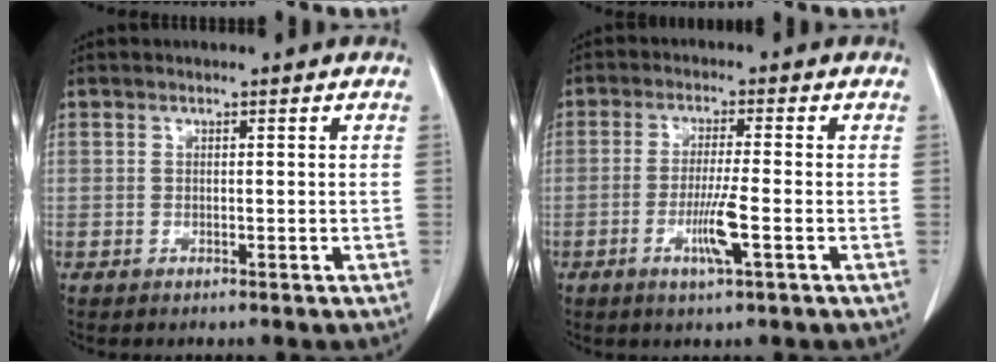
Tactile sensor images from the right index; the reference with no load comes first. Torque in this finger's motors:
{"motor_torque": [0.01, -0.02, 0.08, 0.06]}